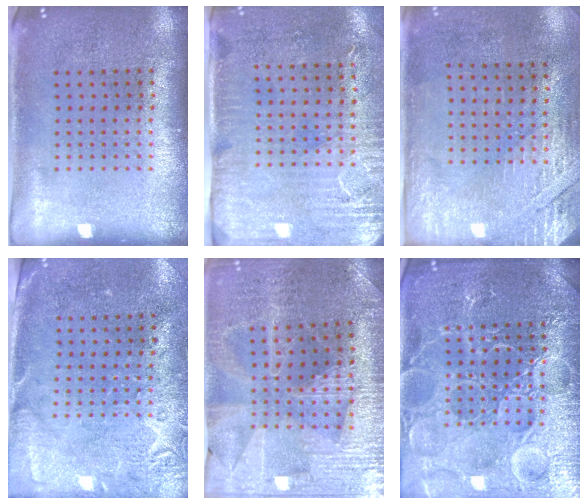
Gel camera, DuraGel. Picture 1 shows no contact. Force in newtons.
{"total": 2.9, "press": 2.4, "slide": 1.6}
{"total": 2.8, "press": 2.4, "slide": 1.4}
{"total": 2.7, "press": 2.3, "slide": 1.5}
{"total": 3.0, "press": 3.0, "slide": 0.5}
{"total": 5.7, "press": 5.7, "slide": 0.7}